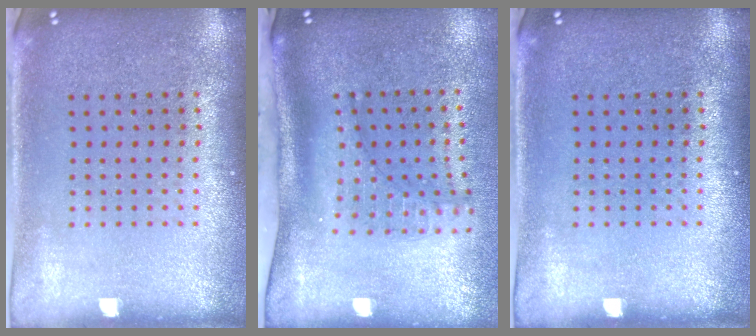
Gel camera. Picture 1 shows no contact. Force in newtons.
{"total": 2.1, "press": 1.5, "slide": 1.5}
{"total": 0.0}